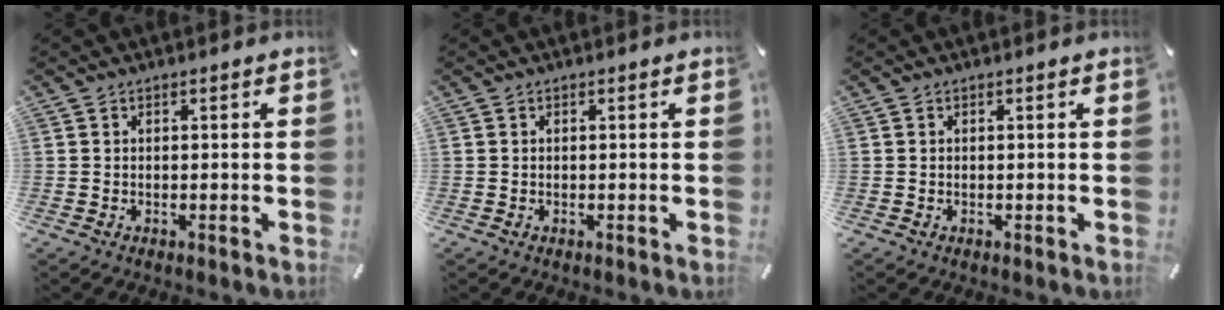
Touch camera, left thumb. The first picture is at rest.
{"total": 0.0}
{"total": 0.0}